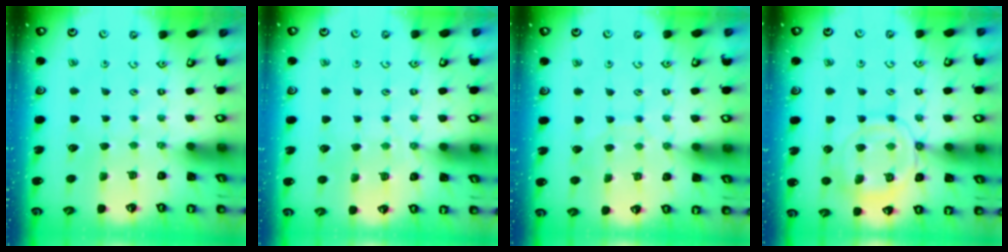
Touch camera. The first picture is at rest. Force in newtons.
{"total": 2.8, "press": 2.8, "slide": 0.3}
{"total": 6.0, "press": 6.0, "slide": 0.6}
{"total": 13.3, "press": 13.3, "slide": 1.3}